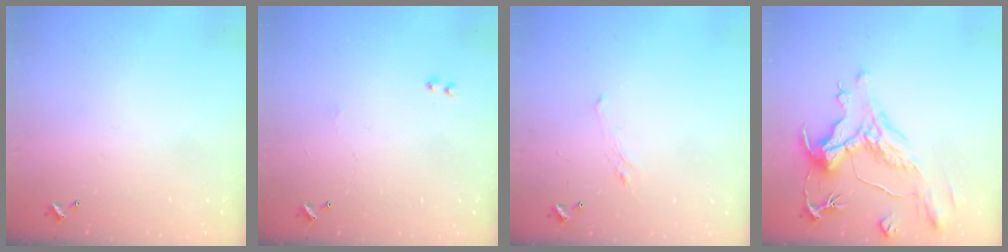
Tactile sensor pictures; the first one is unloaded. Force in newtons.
{"total": 0.9, "press": 0.8, "slide": 0.5}
{"total": 0.8, "press": 0.1, "slide": 0.8}
{"total": 1.6, "press": 0.6, "slide": 1.5}